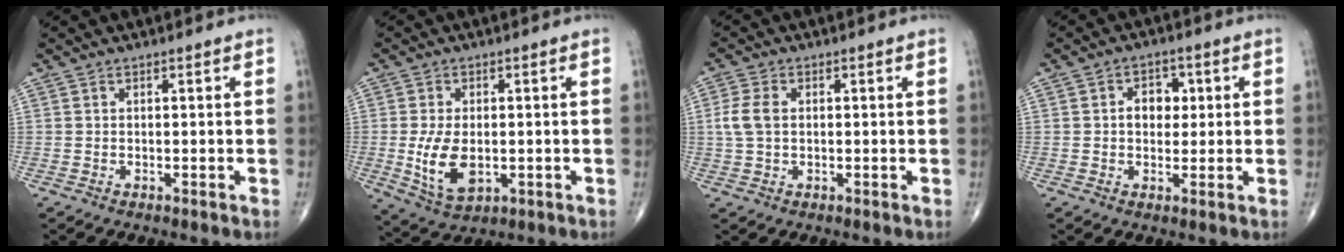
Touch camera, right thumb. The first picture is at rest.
{"total": 8.9, "force": [-1.1, 5.1, 7.2], "torque": [-0.130, -0.012, -0.009]}
{"total": 4.6, "force": [0.4, 3.0, 3.4], "torque": [-0.082, 0.006, 0.004]}
{"total": 5.0, "force": [0.7, 3.8, 3.2], "torque": [-0.017, 0.005, 0.007]}